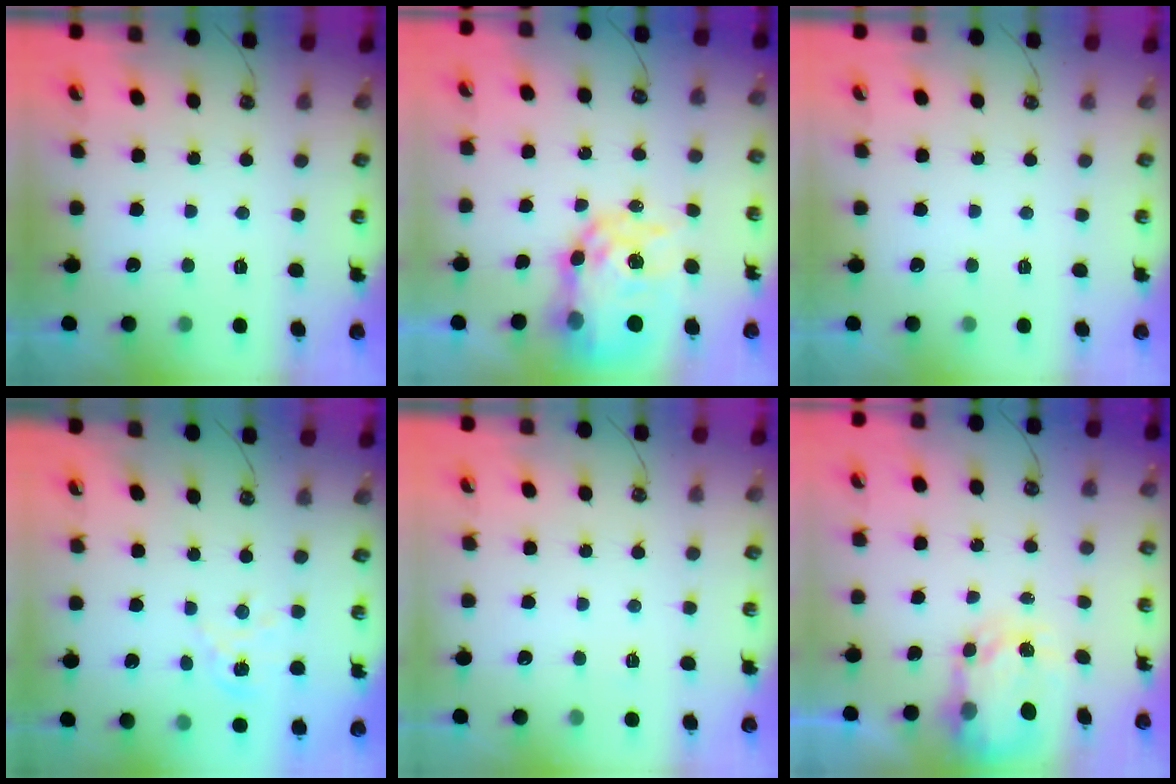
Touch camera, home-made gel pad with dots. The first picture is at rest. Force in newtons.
{"total": 15.5, "press": 15.5, "slide": 1.3}
{"total": 0.0}
{"total": 2.8, "press": 2.7, "slide": 0.3}
{"total": 2.5, "press": 2.5, "slide": 0.4}
{"total": 4.7, "press": 4.7, "slide": 0.3}